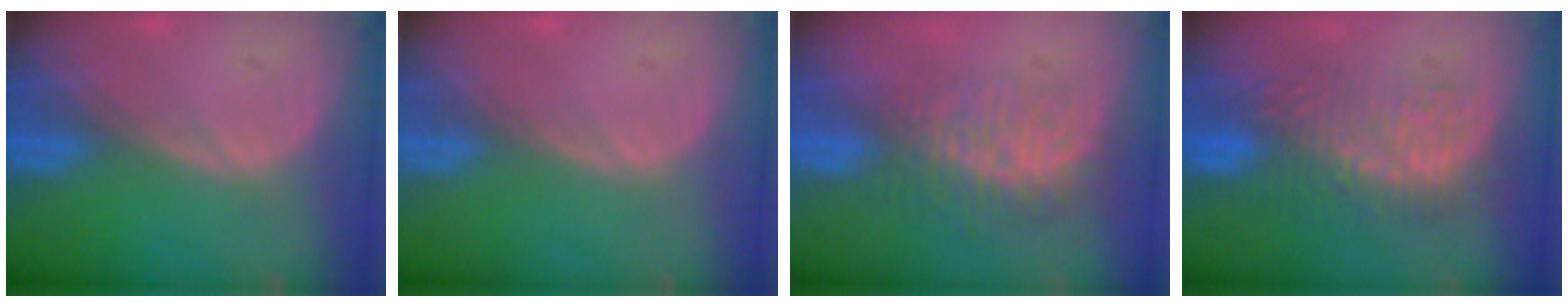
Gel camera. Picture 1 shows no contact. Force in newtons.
{"total": 0.0}
{"total": 8.5, "press": 7.4, "slide": 4.3}
{"total": 8.9, "press": 8.7, "slide": 1.4}